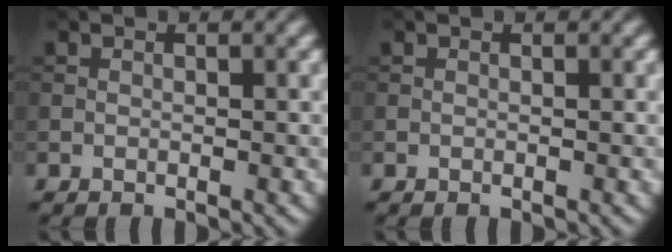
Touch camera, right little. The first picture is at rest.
{"total": 0.0}